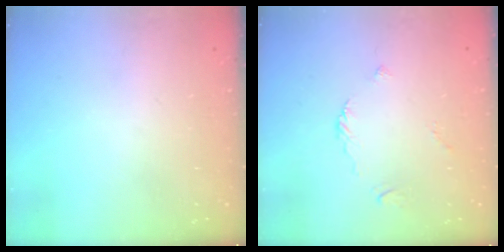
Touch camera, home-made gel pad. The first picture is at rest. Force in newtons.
{"total": 2.5, "press": 2.4, "slide": 0.7}